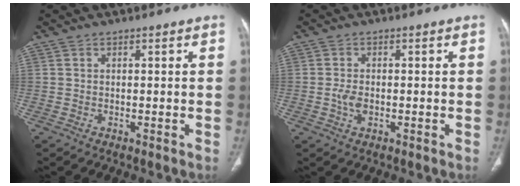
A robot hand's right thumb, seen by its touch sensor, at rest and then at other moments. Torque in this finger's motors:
{"motor_torque": [2.46, 2.33, -0.01, -0.25, 0.02]}